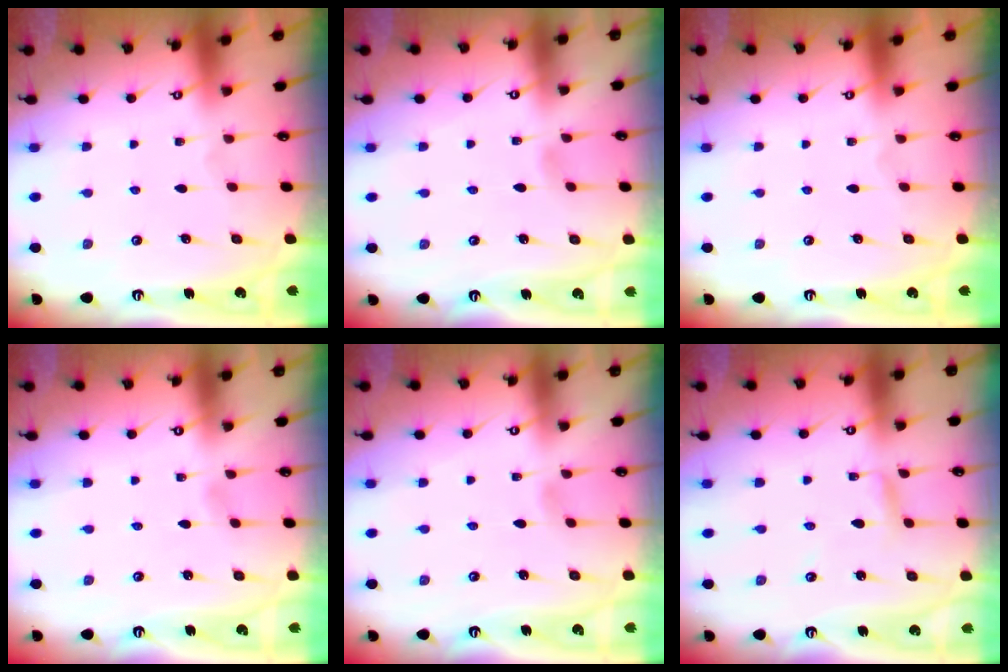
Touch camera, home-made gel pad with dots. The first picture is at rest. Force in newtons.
{"total": 2.9, "press": 2.8, "slide": 0.3}
{"total": 0.0}
{"total": 1.6, "press": 1.6, "slide": 0.2}
{"total": 2.9, "press": 2.8, "slide": 0.3}
{"total": 2.0, "press": 2.0, "slide": 0.2}